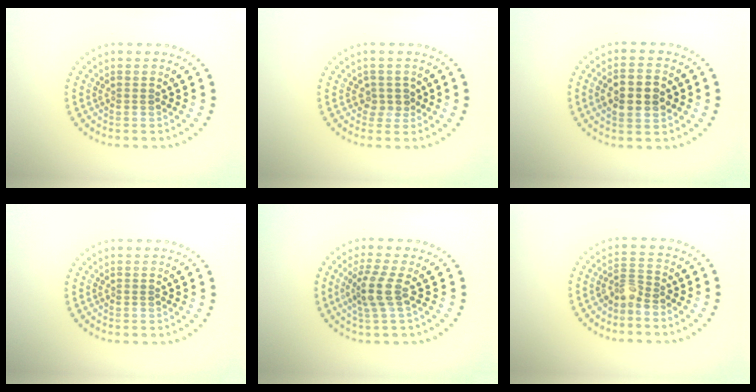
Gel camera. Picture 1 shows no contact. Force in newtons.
{"total": 1.6, "press": 1.2, "slide": 1.1}
{"total": 4.6, "press": 4.6, "slide": 0.1}
{"total": 0.0}
{"total": 2.6, "press": 2.1, "slide": 1.6}
{"total": 2.1, "press": 1.6, "slide": 1.3}